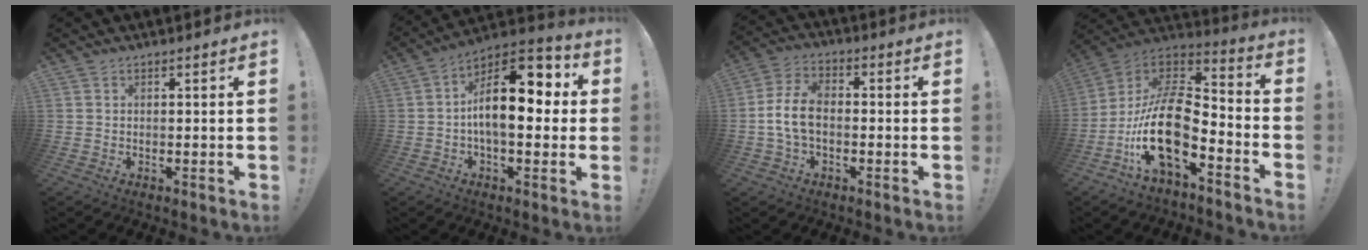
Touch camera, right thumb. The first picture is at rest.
{"total": 17.8, "force": [1.2, 9.0, 15.3], "torque": [-0.233, 0.001, 0.013]}
{"total": 9.6, "force": [-1.4, 6.2, 7.2], "torque": [-0.144, 0.009, -0.023]}
{"total": 18.9, "force": [-6.4, 8.3, 15.7], "torque": [-0.329, 0.021, -0.114]}